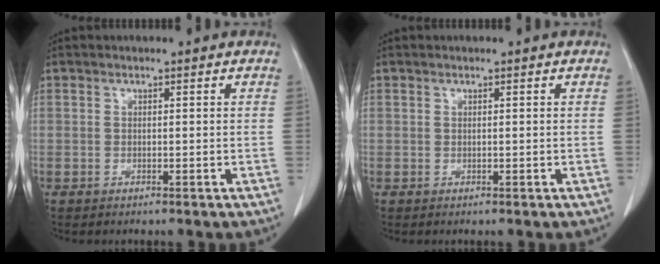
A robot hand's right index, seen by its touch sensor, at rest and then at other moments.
{"total": 0.0}